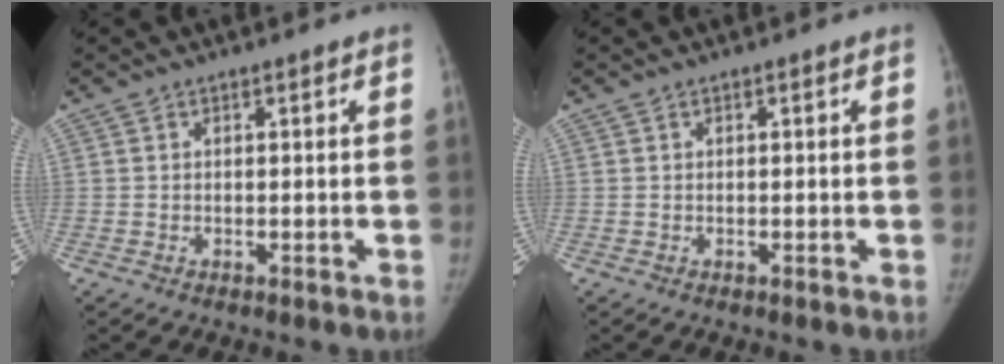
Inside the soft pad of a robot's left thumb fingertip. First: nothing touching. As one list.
[{"total": 0.0}]